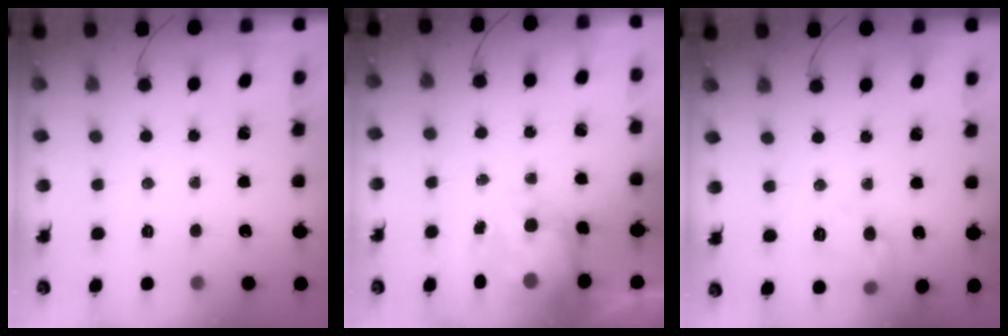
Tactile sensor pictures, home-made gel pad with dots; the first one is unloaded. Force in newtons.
{"total": 7.1, "press": 7.1, "slide": 0.7}
{"total": 7.6, "press": 7.5, "slide": 0.6}